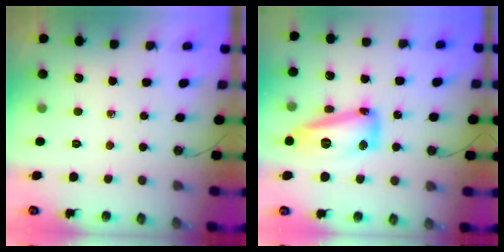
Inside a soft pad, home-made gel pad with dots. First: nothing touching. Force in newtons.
{"total": 14.9, "press": 14.8, "slide": 1.1}